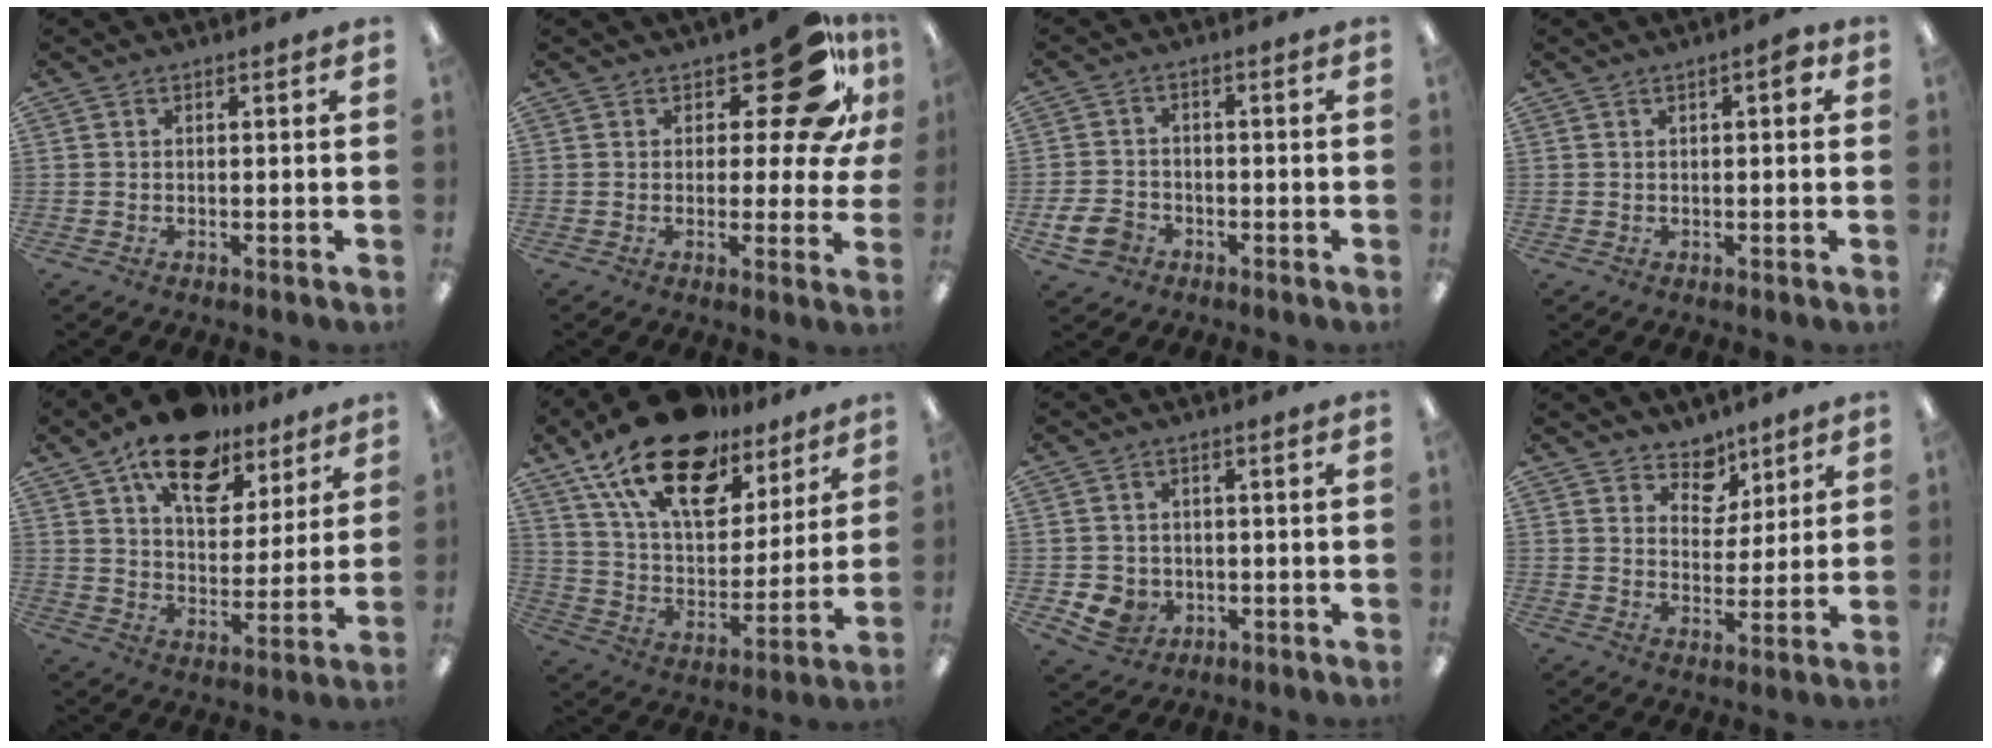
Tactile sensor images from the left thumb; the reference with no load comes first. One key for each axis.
{"total": 16.9, "fx": 9.3, "fy": 7.4, "fz": 12.0, "tx": -0.159, "ty": -0.055, "tz": 0.155}
{"total": 5.9, "fx": -3.2, "fy": 4.1, "fz": 2.8, "tx": -0.068, "ty": 0.014, "tz": -0.061}
{"total": 3.5, "fx": 1.3, "fy": 1.2, "fz": 3.1, "tx": -0.047, "ty": 0.002, "tz": 0.017}
{"total": 17.1, "fx": 11.8, "fy": 8.8, "fz": 8.6, "tx": -0.137, "ty": -0.062, "tz": 0.207}
{"total": 22.5, "fx": 15.0, "fy": 11.0, "fz": 12.6, "tx": -0.234, "ty": -0.082, "tz": 0.266}
{"total": 5.3, "fx": -1.6, "fy": 4.8, "fz": 1.6, "tx": -0.043, "ty": 0.007, "tz": -0.029}
{"total": 7.0, "fx": 5.4, "fy": 4.4, "fz": 0.8, "tx": -0.013, "ty": -0.037, "tz": 0.100}